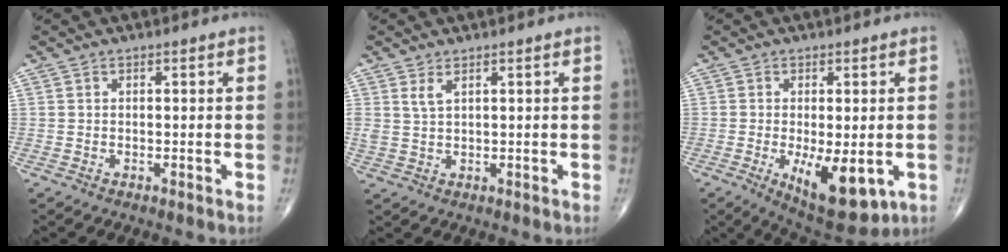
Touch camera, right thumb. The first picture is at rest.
{"total": 2.4, "force": [1.4, 0.8, 1.7], "torque": [-0.041, -0.004, 0.035]}
{"total": 11.7, "force": [-3.3, 4.8, 10.2], "torque": [-0.143, -0.019, -0.035]}